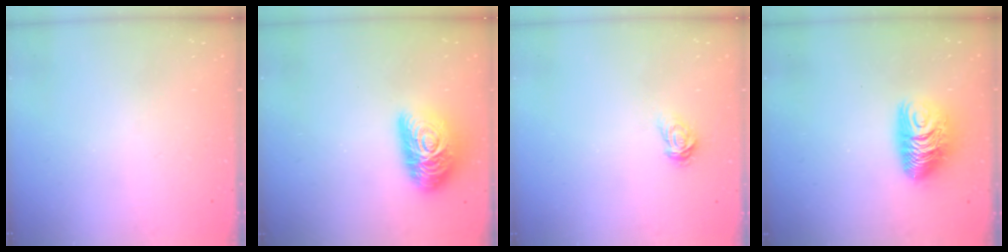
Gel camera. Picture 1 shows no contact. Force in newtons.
{"total": 17.2, "press": 17.2, "slide": 0.7}
{"total": 3.5, "press": 3.5, "slide": 0.1}
{"total": 10.7, "press": 10.6, "slide": 1.0}